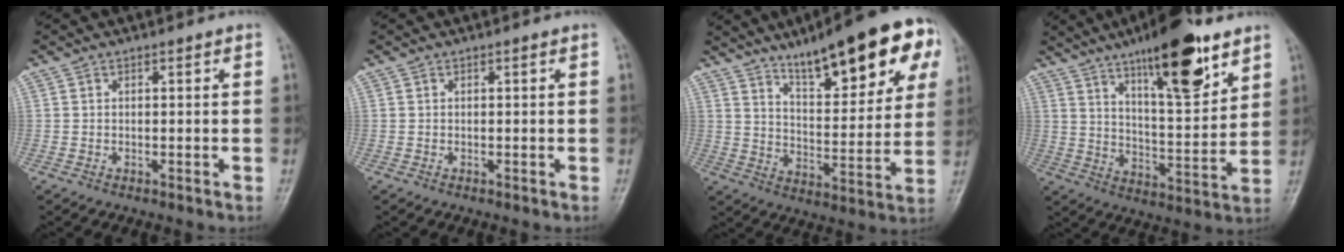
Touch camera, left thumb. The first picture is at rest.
{"total": 0.0}
{"total": 20.9, "force": [12.1, 6.0, 15.9], "torque": [-0.191, -0.039, 0.182]}
{"total": 18.2, "force": [11.0, 5.2, 13.5], "torque": [-0.180, -0.059, 0.182]}